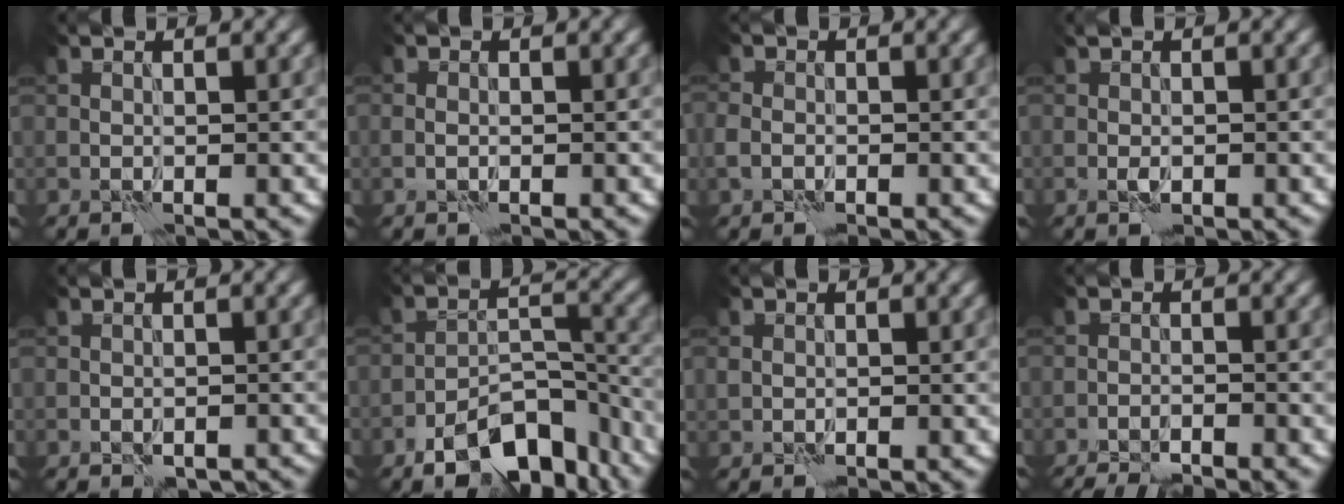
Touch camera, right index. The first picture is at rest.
{"total": 0.6, "force": [-0.1, 0.5, 0.4], "torque": [-0.009, -0.002, 0.000]}
{"total": 1.5, "force": [-0.6, 1.1, 0.8], "torque": [-0.017, -0.001, -0.017]}
{"total": 0.9, "force": [-0.2, 0.5, 0.7], "torque": [-0.013, -0.001, -0.005]}
{"total": 1.5, "force": [-1.1, 0.8, 0.7], "torque": [-0.010, -0.002, -0.014]}
{"total": 8.4, "force": [-5.8, 3.6, 4.9], "torque": [-0.069, -0.003, -0.102]}
{"total": 0.9, "force": [0.1, 0.9, 0.4], "torque": [-0.006, -0.002, 0.000]}
{"total": 4.2, "force": [-4.0, 0.5, 1.2], "torque": [-0.021, 0.000, -0.061]}